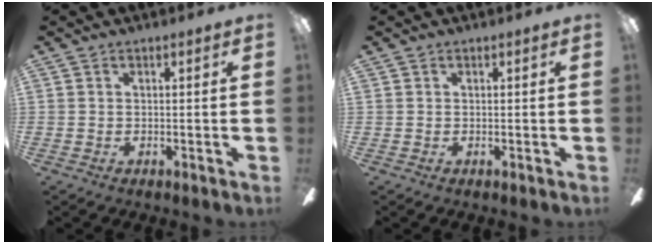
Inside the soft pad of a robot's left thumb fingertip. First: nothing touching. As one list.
[{"total": 0.0}]